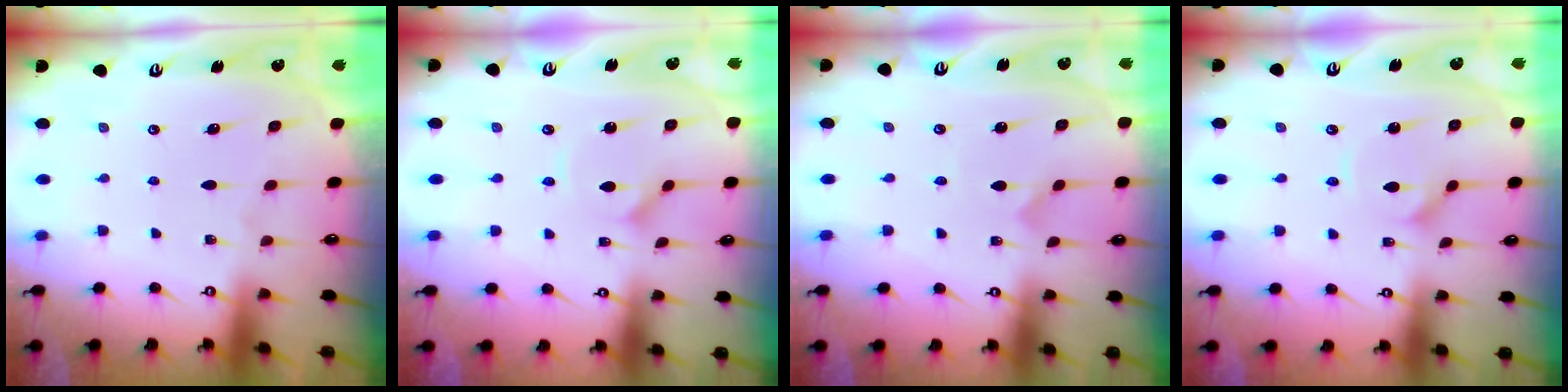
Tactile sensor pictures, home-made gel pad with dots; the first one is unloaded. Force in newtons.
{"total": 2.5, "press": 2.5, "slide": 0.2}
{"total": 0.0}
{"total": 3.2, "press": 3.2, "slide": 0.3}